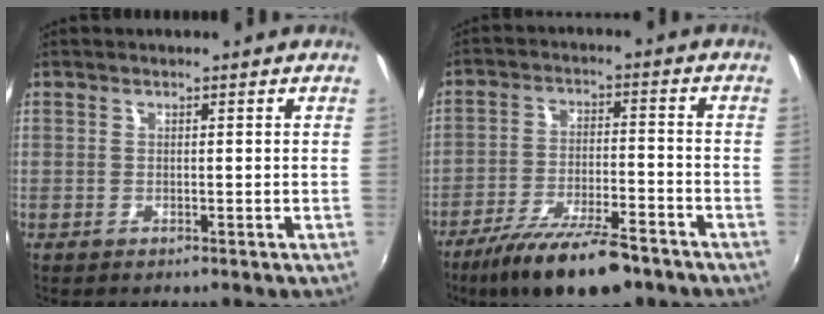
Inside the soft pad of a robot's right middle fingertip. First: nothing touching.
{"total": 15.0, "force": [-11.3, 3.9, 9.1], "torque": [-0.183, -0.023, -0.185]}